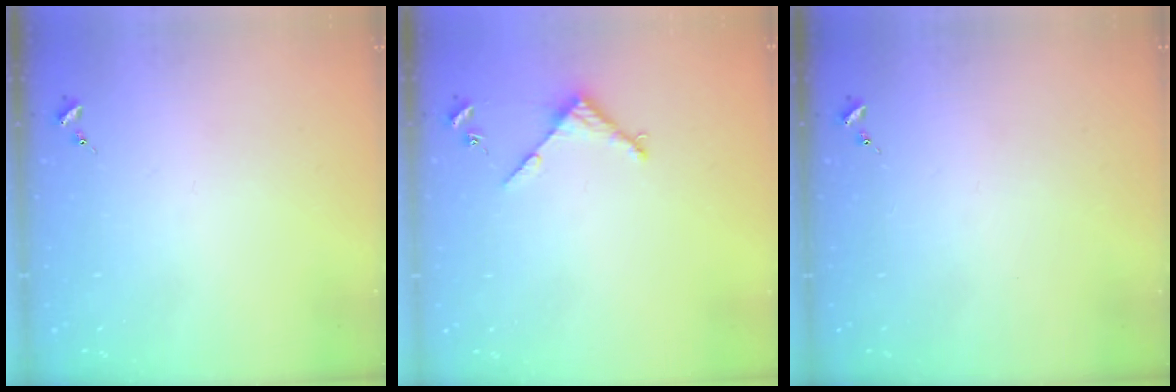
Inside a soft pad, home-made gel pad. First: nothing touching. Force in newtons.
{"total": 3.4, "press": 3.4, "slide": 0.4}
{"total": 0.0}